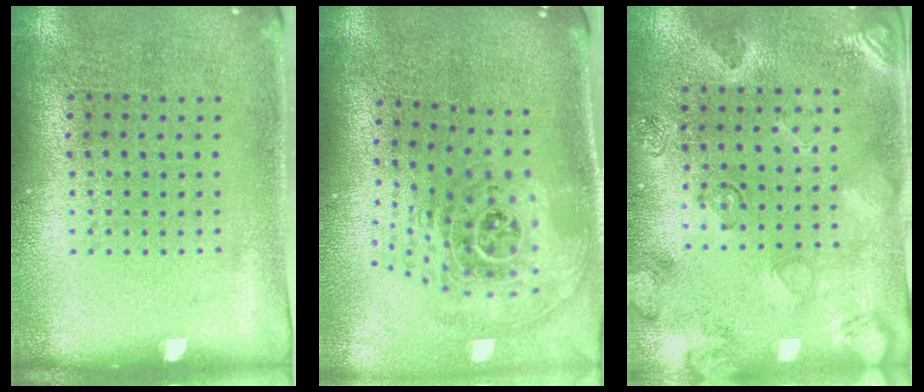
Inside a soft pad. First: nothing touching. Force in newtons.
{"total": 2.3, "press": 1.6, "slide": 1.6}
{"total": 2.3, "press": 1.8, "slide": 1.4}